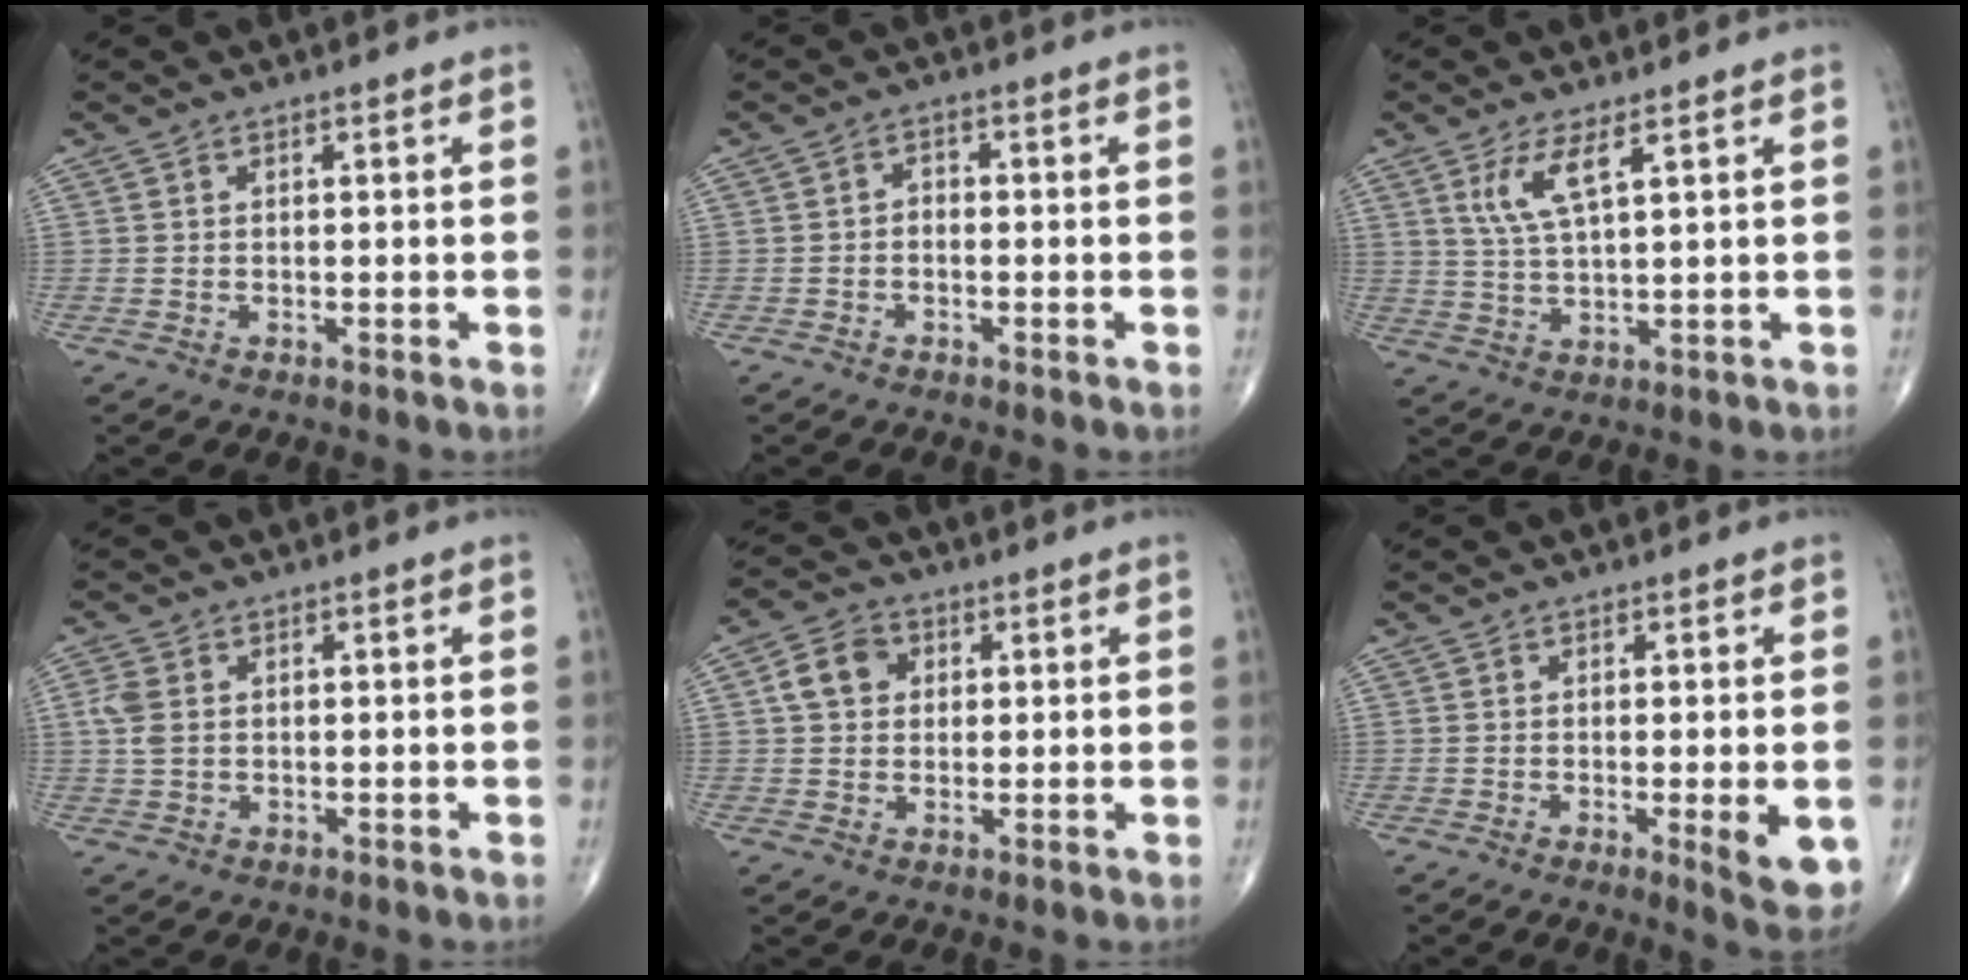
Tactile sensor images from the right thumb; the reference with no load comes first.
{"total": 1.4, "force": [-0.6, 1.0, 0.8], "torque": [-0.002, 0.006, -0.016]}
{"total": 6.0, "force": [3.0, 1.3, 5.0], "torque": [-0.107, -0.019, 0.069]}
{"total": 3.6, "force": [0.5, 2.5, 2.5], "torque": [-0.064, 0.003, 0.008]}
{"total": 6.4, "force": [1.5, 5.2, 3.4], "torque": [-0.048, 0.007, 0.021]}
{"total": 6.1, "force": [-1.2, 1.4, 5.9], "torque": [-0.080, -0.018, -0.016]}